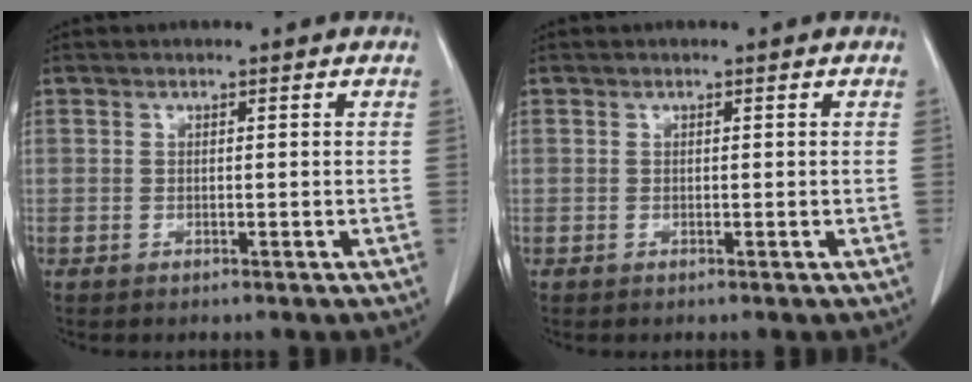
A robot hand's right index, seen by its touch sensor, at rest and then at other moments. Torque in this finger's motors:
{"motor_torque": [-0.01, -0.11, 0.02, 0.00]}